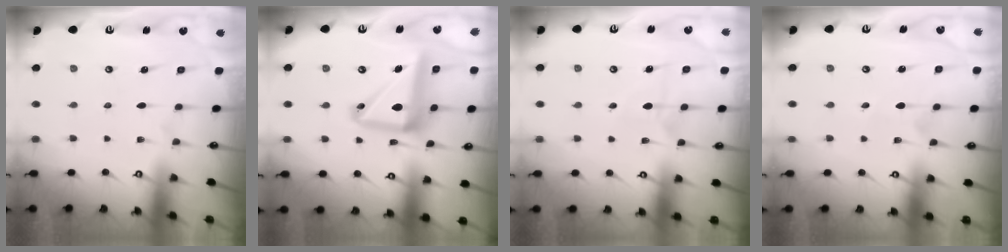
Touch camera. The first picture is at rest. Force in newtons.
{"total": 15.3, "press": 15.2, "slide": 1.7}
{"total": 5.5, "press": 5.5, "slide": 0.5}
{"total": 2.7, "press": 2.6, "slide": 0.2}